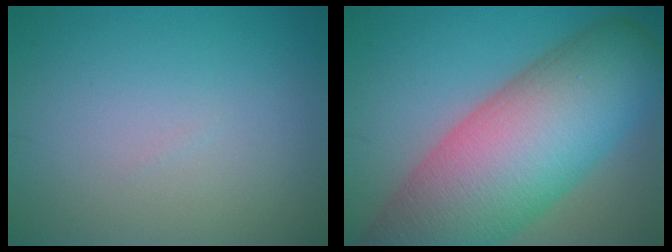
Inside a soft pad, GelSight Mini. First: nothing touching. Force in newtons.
{"total": 15.7, "press": 15.7, "slide": 0.8}